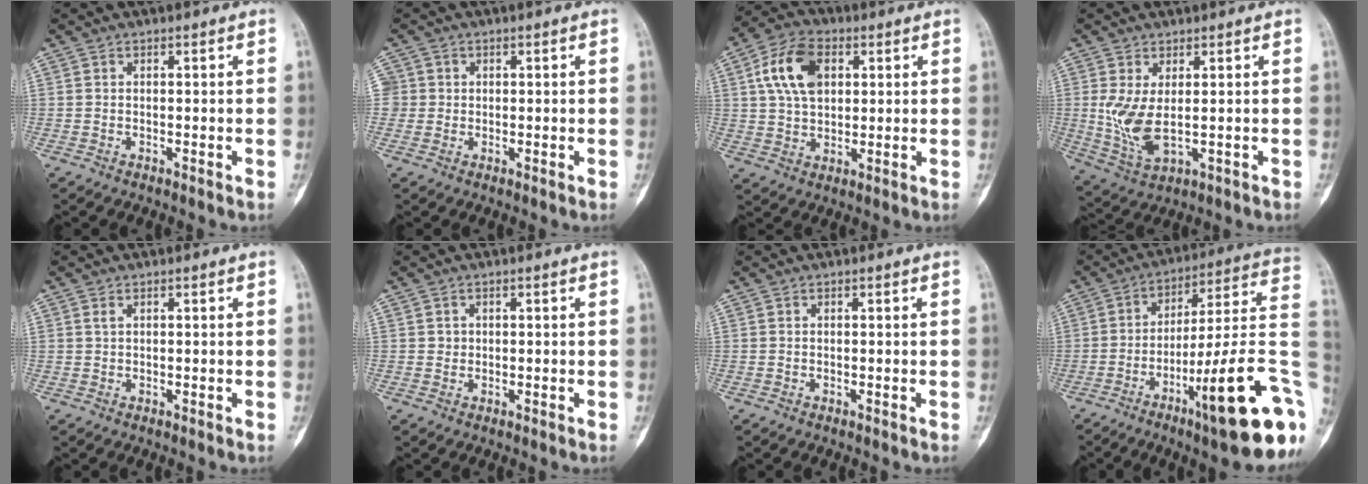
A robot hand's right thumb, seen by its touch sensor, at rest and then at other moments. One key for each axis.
{"total": 2.9, "fx": 0.3, "fy": 2.9, "fz": 0.2, "tx": 0.018, "ty": 0.005, "tz": 0.004}
{"total": 11.5, "fx": 3.3, "fy": 7.5, "fz": 8.1, "tx": -0.137, "ty": 0.007, "tz": 0.055}
{"total": 7.6, "fx": 0.2, "fy": 3.4, "fz": 6.8, "tx": -0.147, "ty": -0.013, "tz": 0.020}
{"total": 0.8, "fx": 0.4, "fy": 0.4, "fz": 0.5, "tx": -0.011, "ty": 0.003, "tz": 0.009}
{"total": 1.0, "fx": 0.2, "fy": 1.0, "fz": 0.2, "tx": 0.004, "ty": 0.002, "tz": 0.003}
{"total": 0.0}
{"total": 24.4, "fx": -8.9, "fy": 4.0, "fz": 22.4, "tx": -0.261, "ty": 0.045, "tz": -0.127}